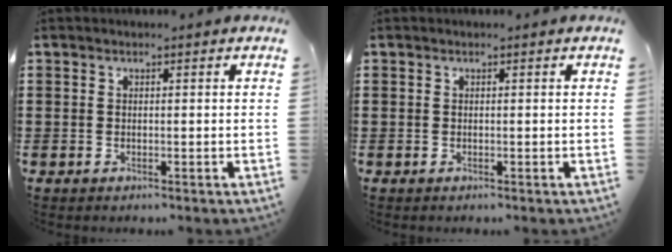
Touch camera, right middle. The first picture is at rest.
{"total": 0.0}